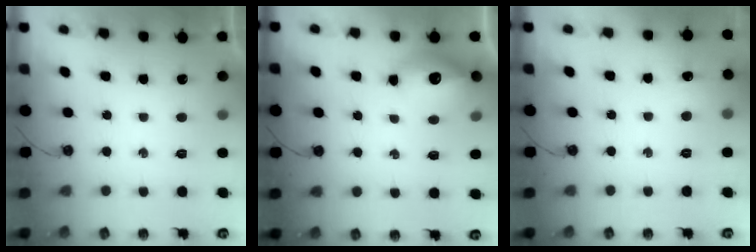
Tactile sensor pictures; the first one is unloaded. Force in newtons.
{"total": 12.2, "press": 12.1, "slide": 1.2}
{"total": 5.6, "press": 5.6, "slide": 0.8}